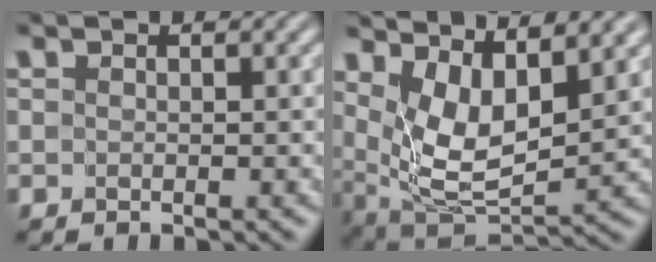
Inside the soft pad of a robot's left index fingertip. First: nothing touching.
{"total": 7.1, "force": [3.3, 2.6, 5.7], "torque": [-0.117, -0.007, 0.068]}